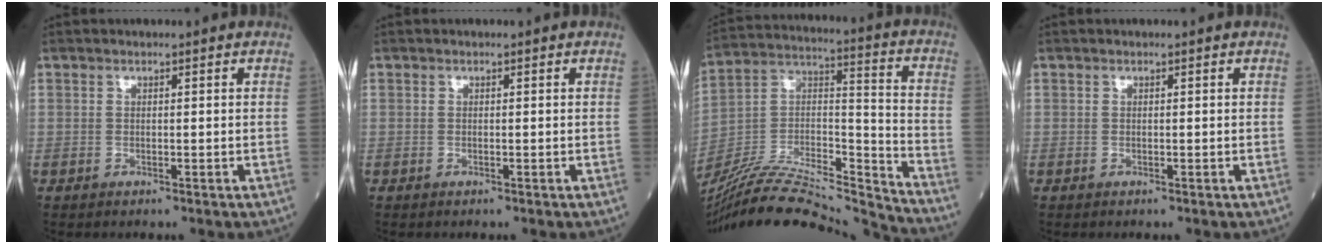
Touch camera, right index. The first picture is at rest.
{"total": 0.0}
{"total": 25.3, "force": [-23.9, 1.4, 8.2], "torque": [-0.160, 0.007, -0.397]}
{"total": 0.0}